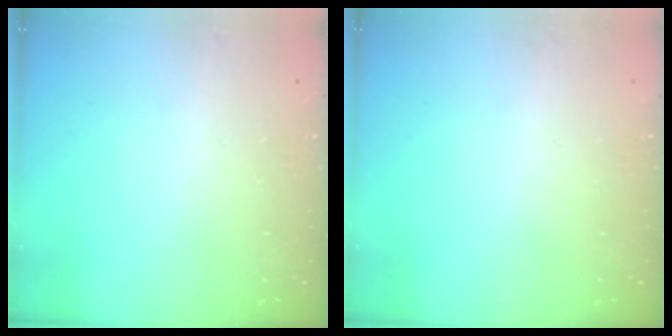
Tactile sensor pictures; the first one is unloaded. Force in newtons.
{"total": 0.0}